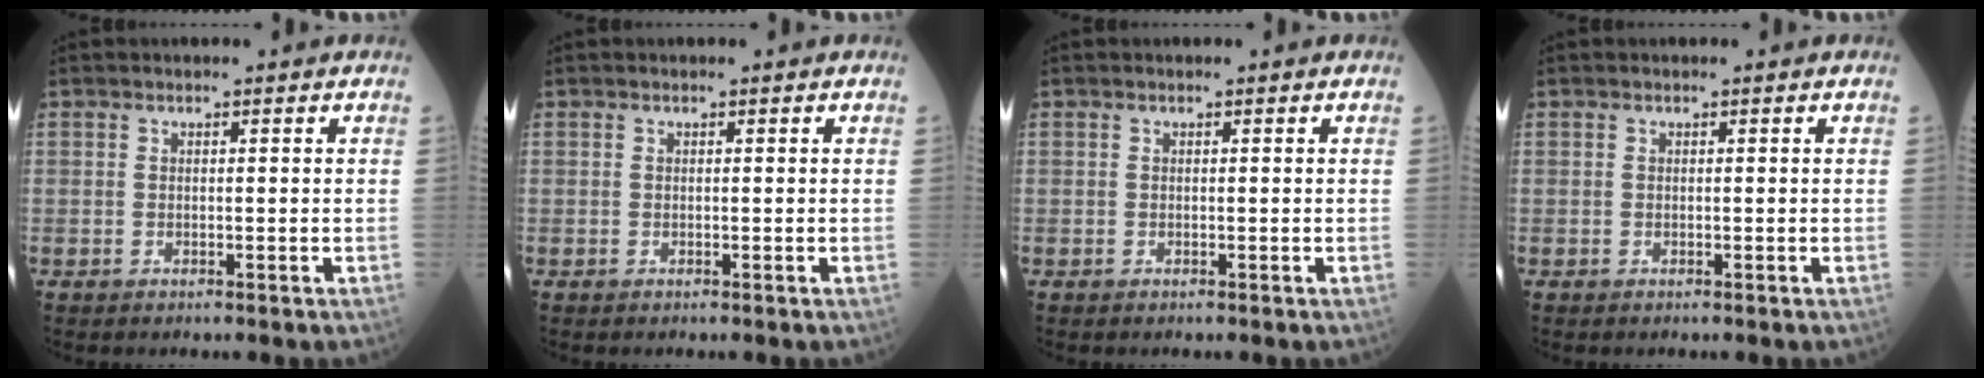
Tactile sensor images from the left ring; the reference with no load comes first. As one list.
[{"total": 0.0}, {"total": 0.0}, {"total": 0.0}]